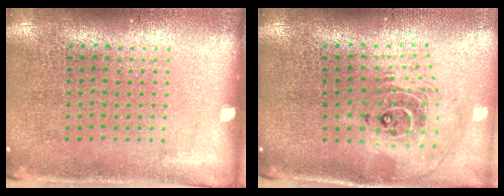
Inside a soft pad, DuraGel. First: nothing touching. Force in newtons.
{"total": 2.3, "press": 1.8, "slide": 1.5}